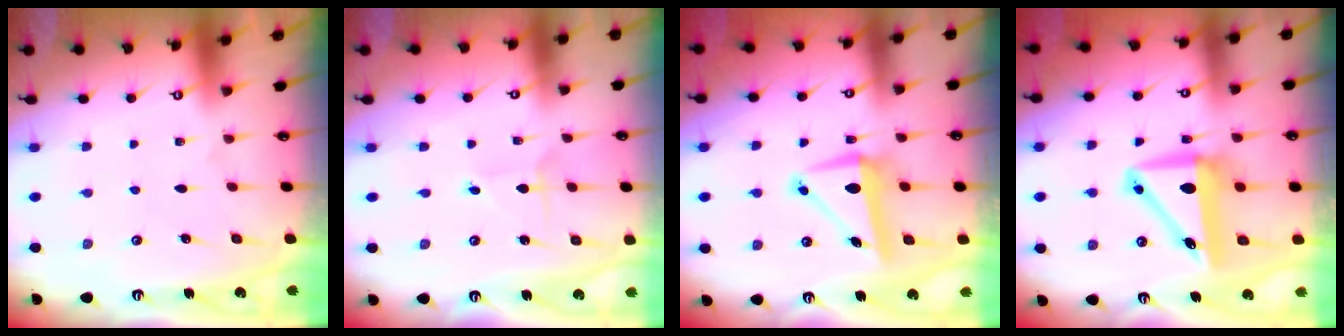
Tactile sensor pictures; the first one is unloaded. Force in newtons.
{"total": 1.8, "press": 1.8, "slide": 0.2}
{"total": 8.9, "press": 8.8, "slide": 1.5}
{"total": 9.1, "press": 8.9, "slide": 2.1}